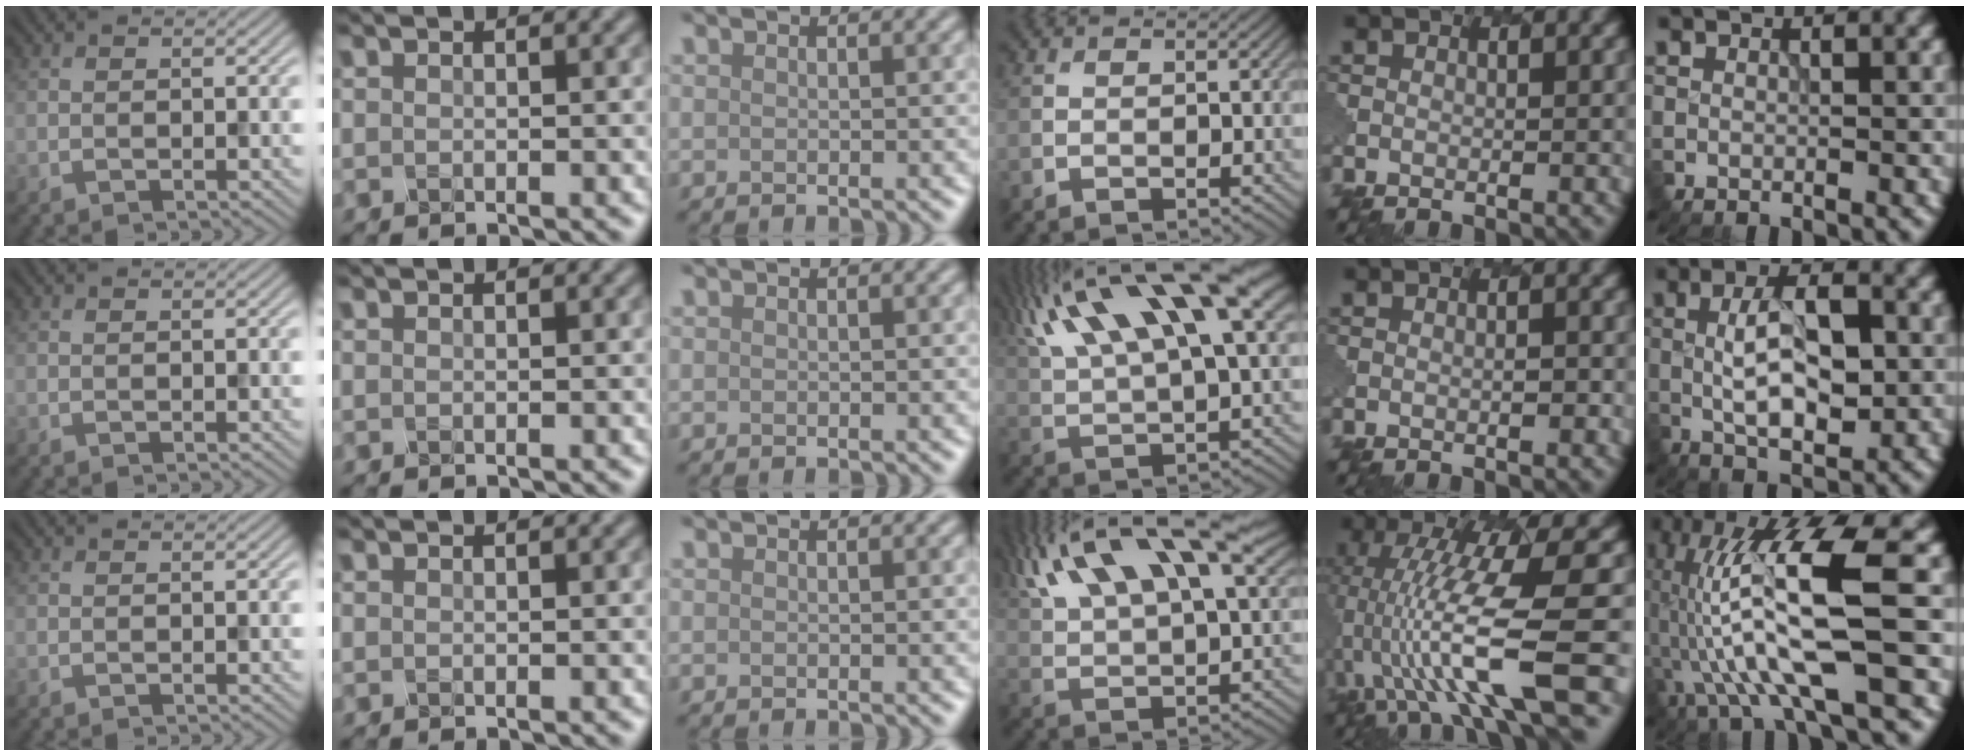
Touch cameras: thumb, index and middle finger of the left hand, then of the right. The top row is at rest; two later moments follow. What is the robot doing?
{"motion": "dispense", "object": "oil cruet"}